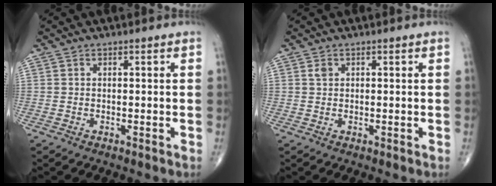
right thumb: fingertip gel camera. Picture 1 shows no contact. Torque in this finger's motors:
{"motor_torque": [-0.25, 0.05, 0.41, 0.10, -0.01]}